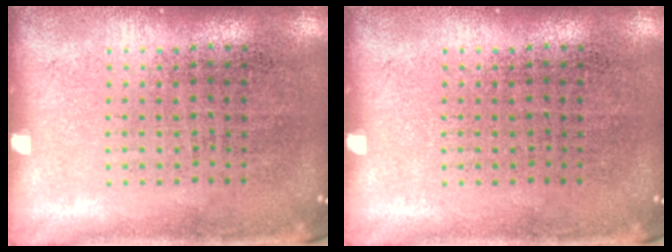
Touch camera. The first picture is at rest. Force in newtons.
{"total": 0.0}